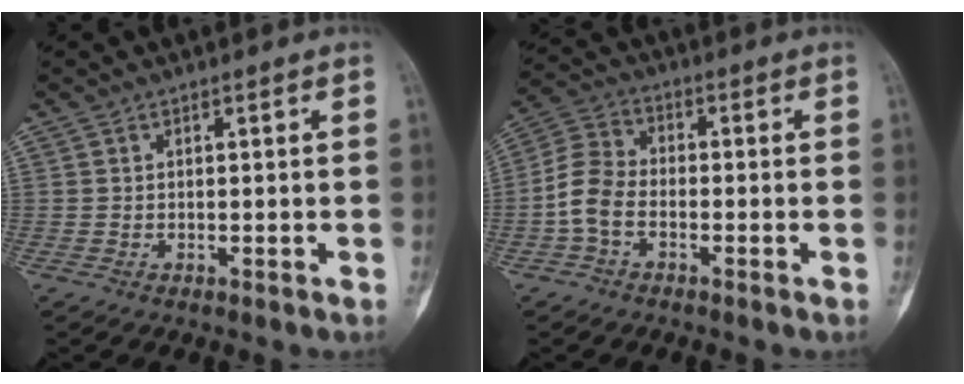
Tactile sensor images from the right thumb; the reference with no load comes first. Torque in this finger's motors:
{"motor_torque": [0.28, 0.70, 0.76, -0.31, 0.30]}